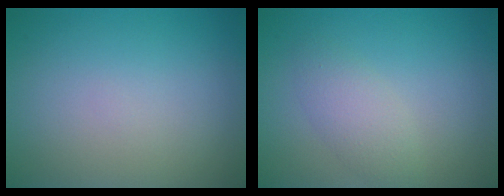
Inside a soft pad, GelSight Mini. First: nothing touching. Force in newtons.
{"total": 2.4, "press": 2.4, "slide": 0.0}